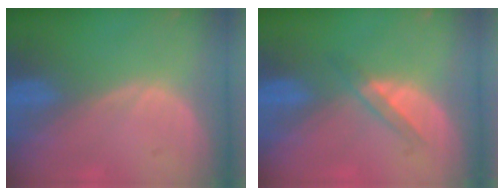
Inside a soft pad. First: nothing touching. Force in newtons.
{"total": 2.6, "press": 2.4, "slide": 1.0}